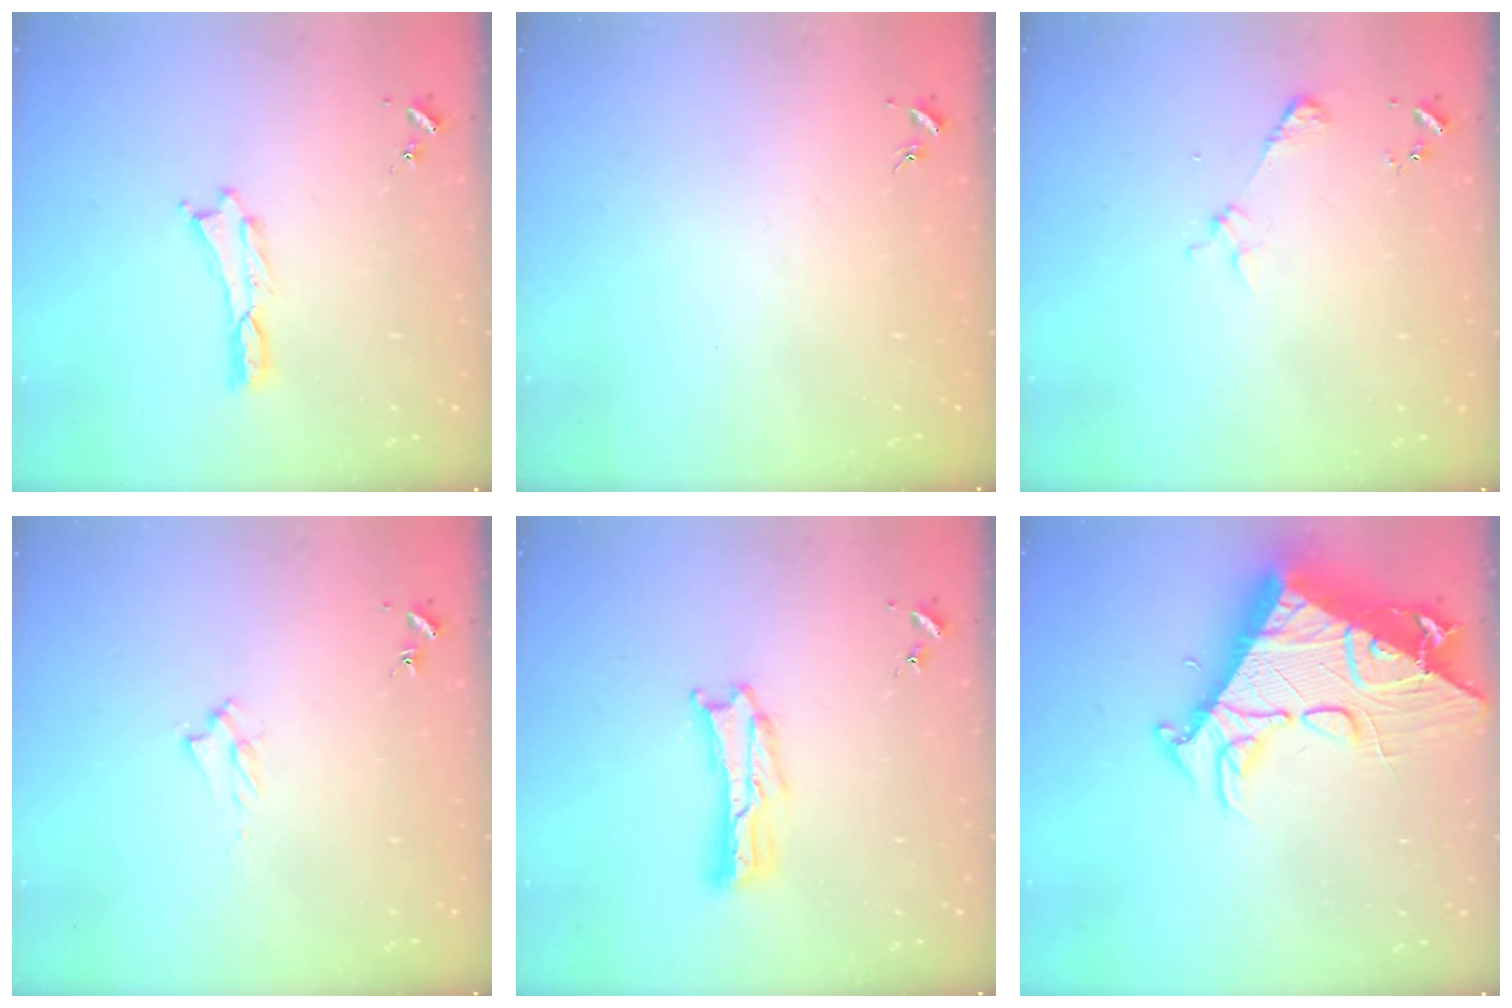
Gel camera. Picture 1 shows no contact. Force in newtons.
{"total": 0.0}
{"total": 2.2, "press": 2.2, "slide": 0.2}
{"total": 1.7, "press": 1.6, "slide": 0.3}
{"total": 2.8, "press": 2.7, "slide": 0.4}
{"total": 15.2, "press": 15.0, "slide": 1.9}